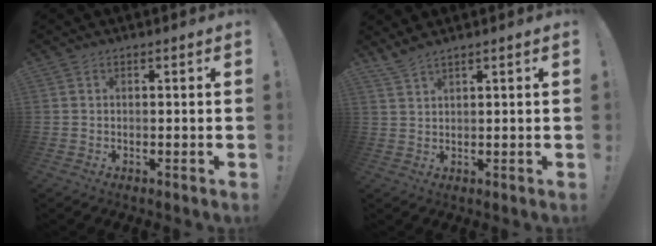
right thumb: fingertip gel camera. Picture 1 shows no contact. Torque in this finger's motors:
{"motor_torque": [-0.01, -0.01, 0.47, -0.12, 0.00]}